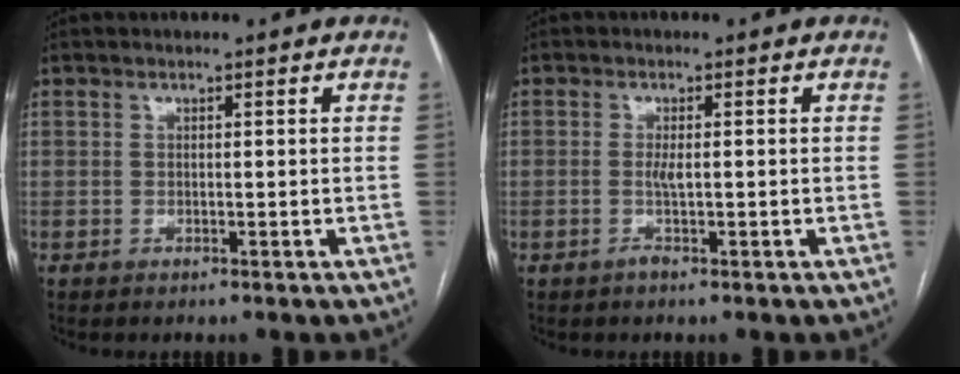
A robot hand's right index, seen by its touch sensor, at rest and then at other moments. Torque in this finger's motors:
{"motor_torque": [0.02, 0.02, 0.07, 0.01]}